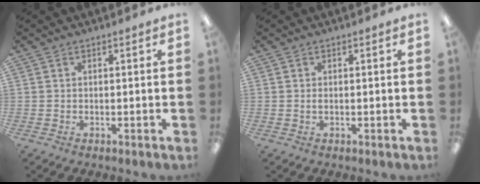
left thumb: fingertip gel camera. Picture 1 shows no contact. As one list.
[{"total": 0.5, "force": [0.1, 0.2, 0.4], "torque": [-0.010, 0.001, 0.001]}]